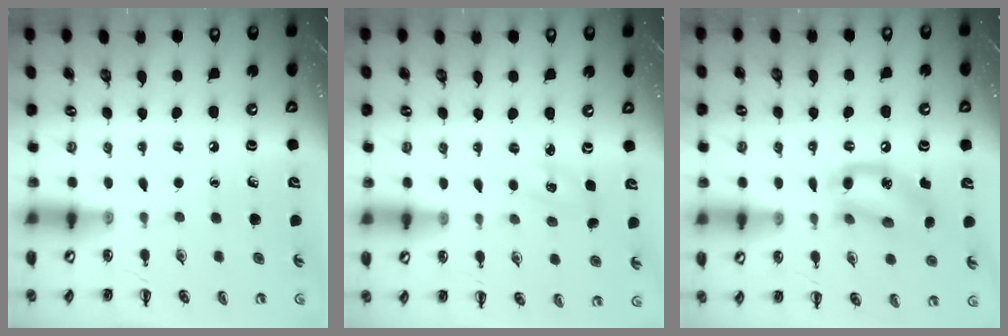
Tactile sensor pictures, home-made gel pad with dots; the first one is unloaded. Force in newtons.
{"total": 3.2, "press": 3.1, "slide": 0.9}
{"total": 13.9, "press": 13.7, "slide": 2.5}